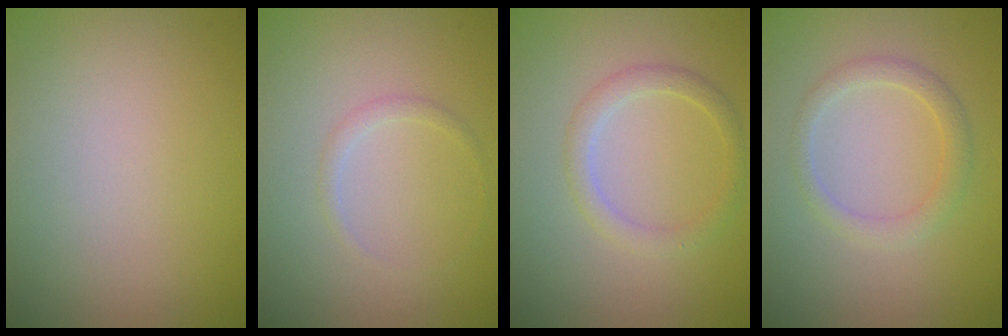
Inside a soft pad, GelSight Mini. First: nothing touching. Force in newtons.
{"total": 1.0, "press": 1.0, "slide": 0.1}
{"total": 2.0, "press": 2.0, "slide": 0.1}
{"total": 2.0, "press": 1.9, "slide": 0.1}